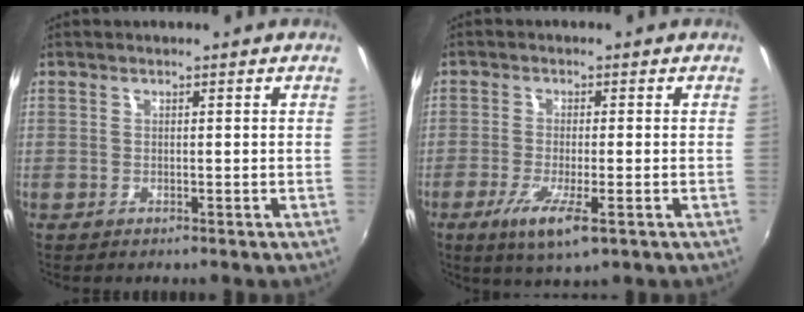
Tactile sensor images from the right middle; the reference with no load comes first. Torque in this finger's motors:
{"motor_torque": [1.35, -0.78, 0.45, 0.12]}